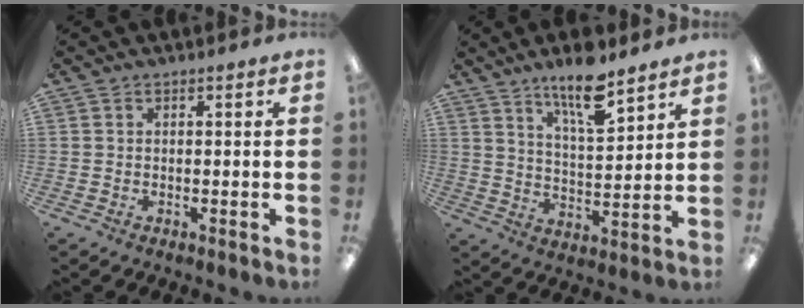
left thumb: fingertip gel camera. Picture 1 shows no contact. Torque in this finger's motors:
{"motor_torque": [0.53, -0.03, 0.86, -0.81, 0.10]}